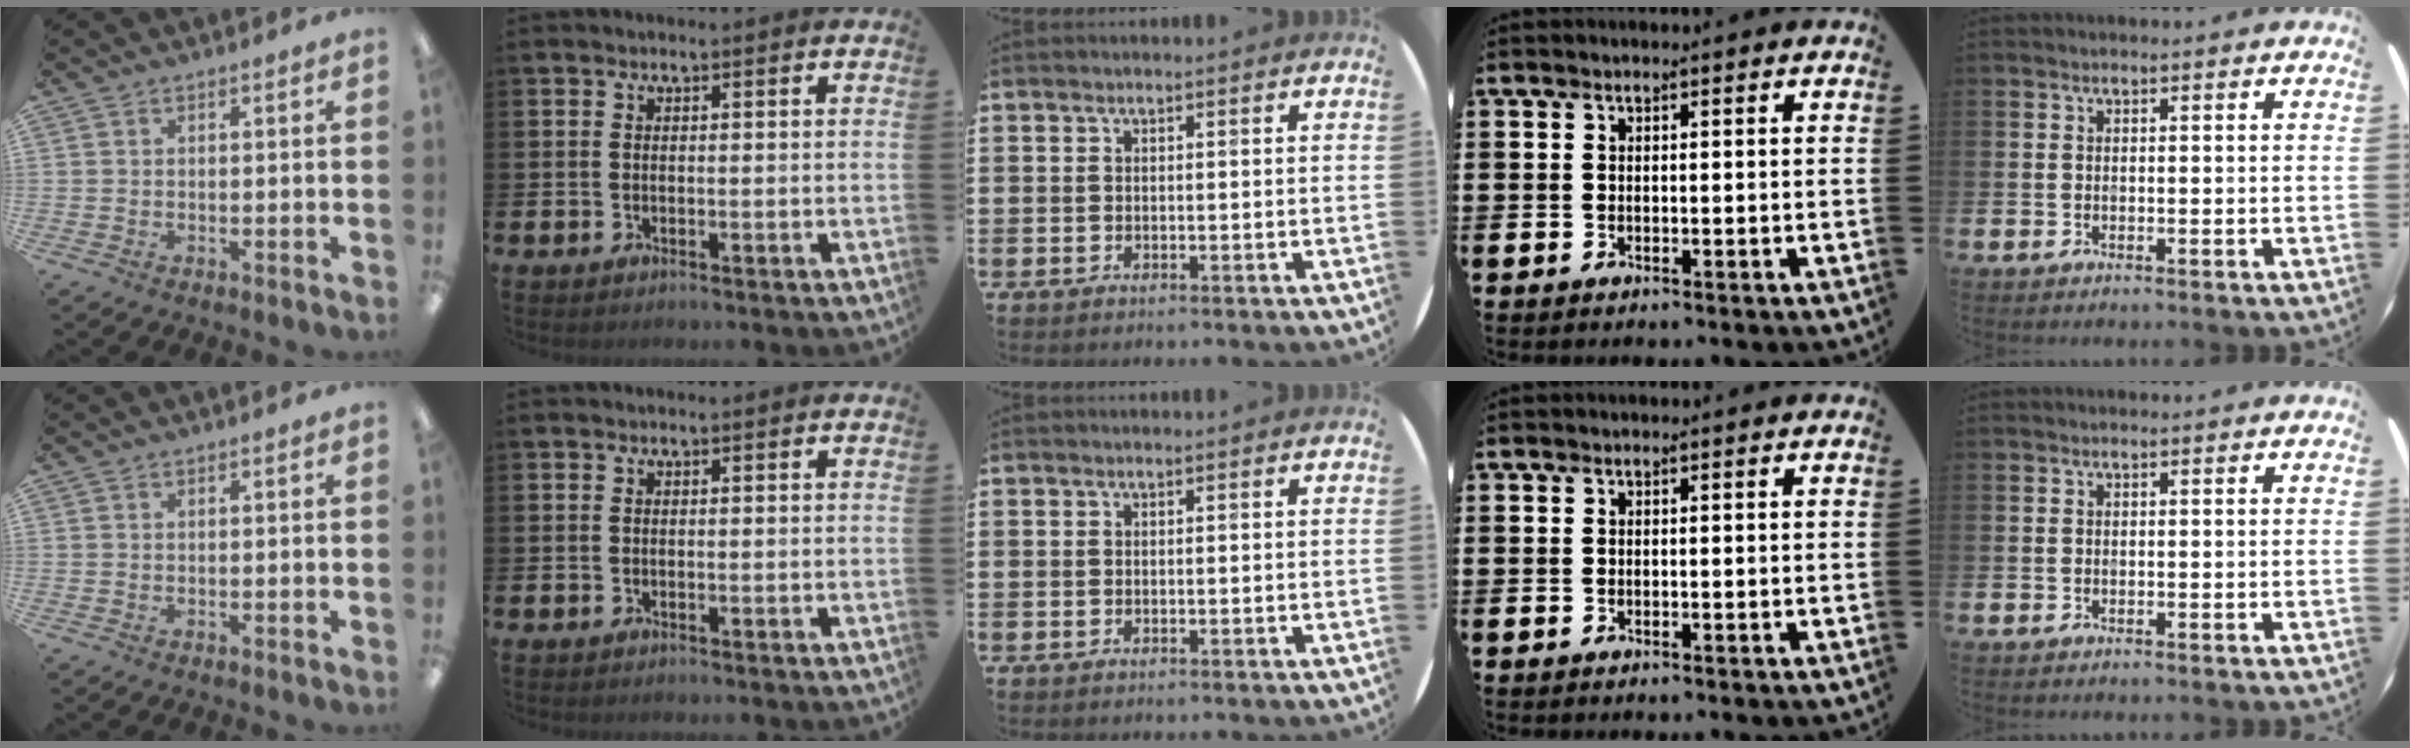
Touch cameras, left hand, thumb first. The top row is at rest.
{}